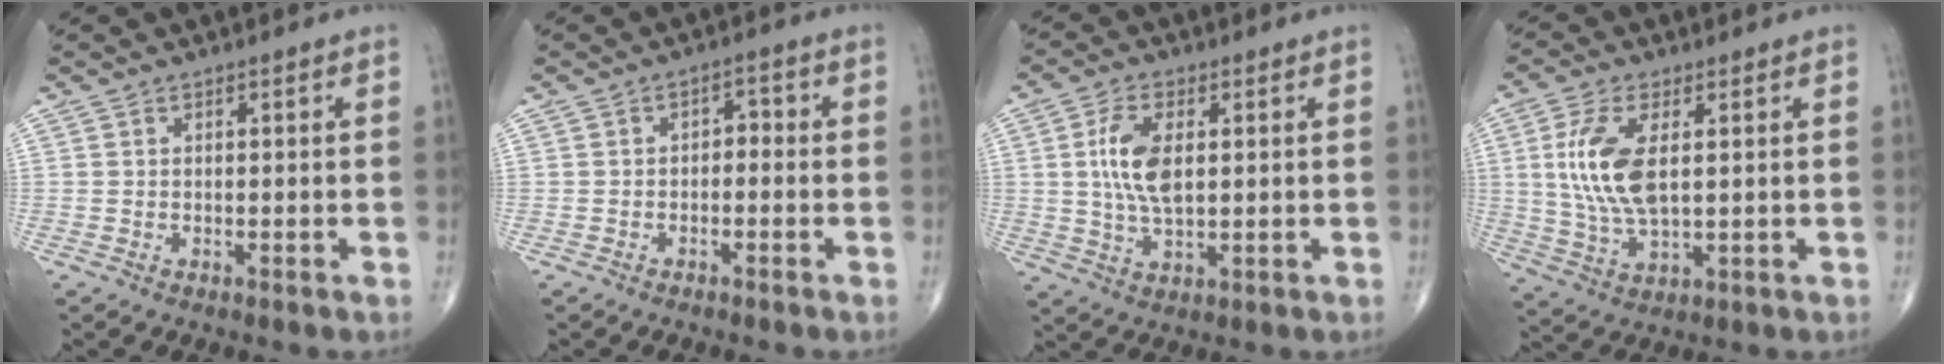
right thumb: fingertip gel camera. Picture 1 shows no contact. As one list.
[{"total": 2.5, "force": [-0.6, 1.6, 1.8], "torque": [-0.013, 0.019, -0.018]}, {"total": 8.6, "force": [1.3, 4.2, 7.4], "torque": [-0.149, -0.005, 0.025]}, {"total": 11.5, "force": [2.0, 5.3, 10.0], "torque": [-0.214, -0.008, 0.044]}]